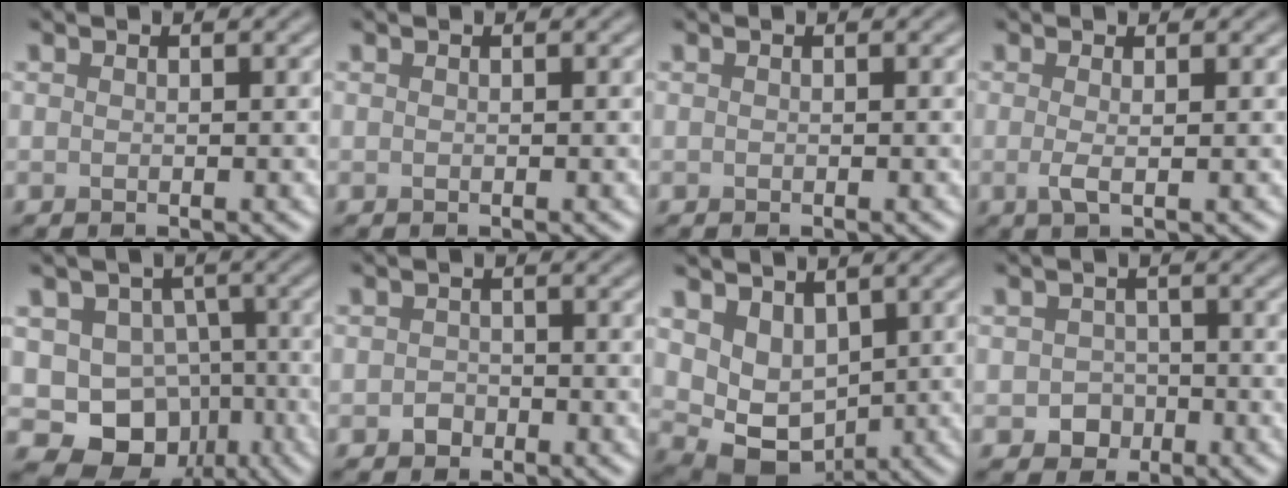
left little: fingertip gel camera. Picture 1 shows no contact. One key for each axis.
{"total": 0.0}
{"total": 0.0}
{"total": 1.7, "fx": 0.0, "fy": 0.4, "fz": 1.6, "tx": -0.030, "ty": 0.000, "tz": -0.003}
{"total": 9.2, "fx": -3.3, "fy": 7.9, "fz": 3.5, "tx": -0.031, "ty": -0.004, "tz": -0.068}
{"total": 1.1, "fx": -0.6, "fy": 0.9, "fz": 0.3, "tx": -0.001, "ty": -0.002, "tz": -0.013}
{"total": 5.1, "fx": 0.9, "fy": 4.0, "fz": 3.1, "tx": -0.056, "ty": -0.018, "tz": 0.034}
{"total": 2.2, "fx": -0.8, "fy": 1.9, "fz": 0.7, "tx": -0.003, "ty": -0.003, "tz": -0.015}